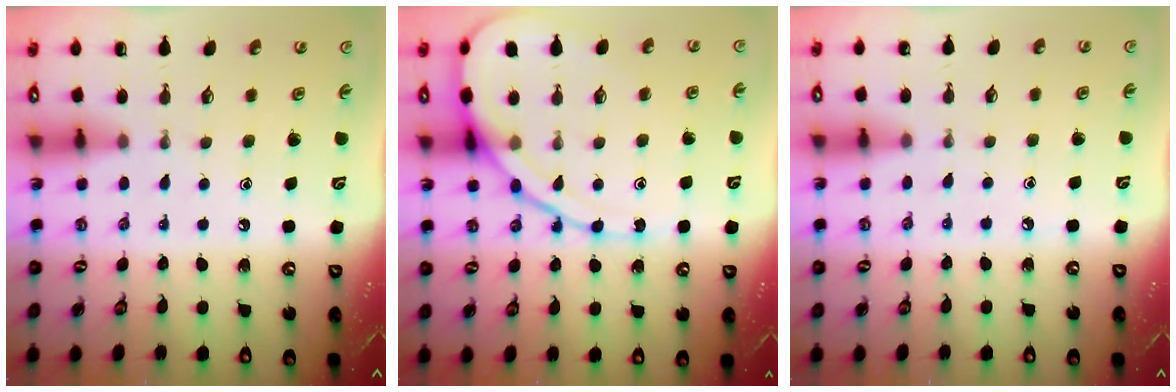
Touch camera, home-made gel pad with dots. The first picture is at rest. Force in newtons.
{"total": 12.8, "press": 12.7, "slide": 1.3}
{"total": 3.9, "press": 3.8, "slide": 0.5}